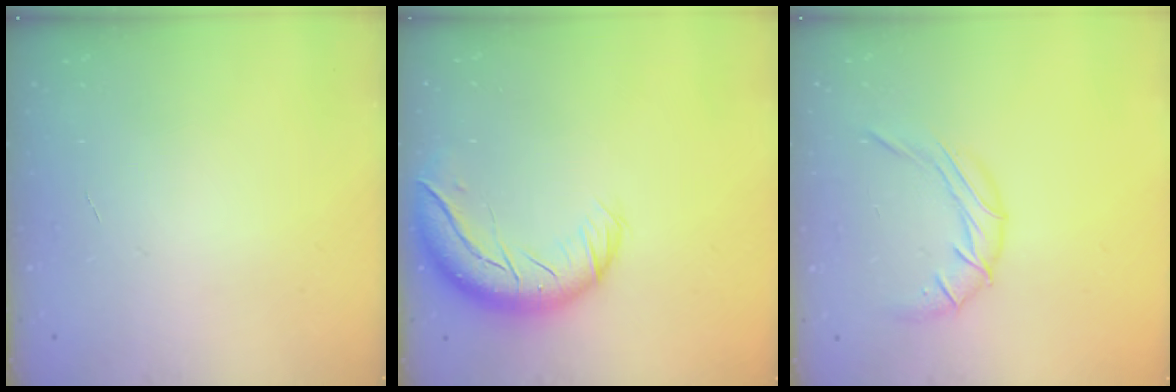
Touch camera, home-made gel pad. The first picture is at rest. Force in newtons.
{"total": 14.0, "press": 13.5, "slide": 3.7}
{"total": 8.5, "press": 8.5, "slide": 0.7}